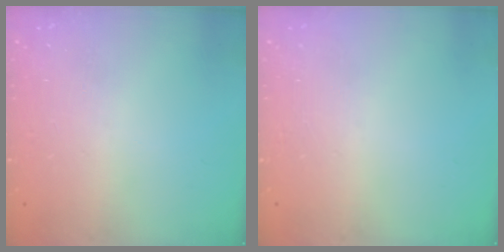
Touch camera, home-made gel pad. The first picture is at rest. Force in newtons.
{"total": 0.0}